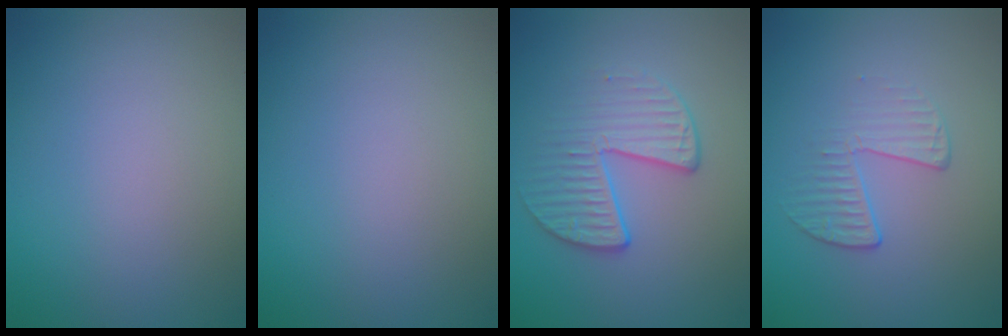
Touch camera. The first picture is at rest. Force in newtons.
{"total": 0.0}
{"total": 3.4, "press": 2.8, "slide": 2.0}
{"total": 2.1, "press": 1.0, "slide": 1.8}